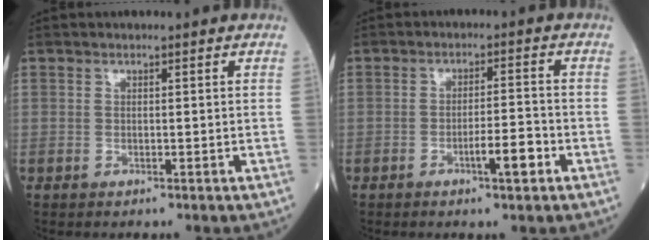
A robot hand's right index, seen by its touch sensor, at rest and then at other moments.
{"total": 4.4, "force": [-2.1, 0.5, 3.9], "torque": [-0.057, 0.000, -0.035]}